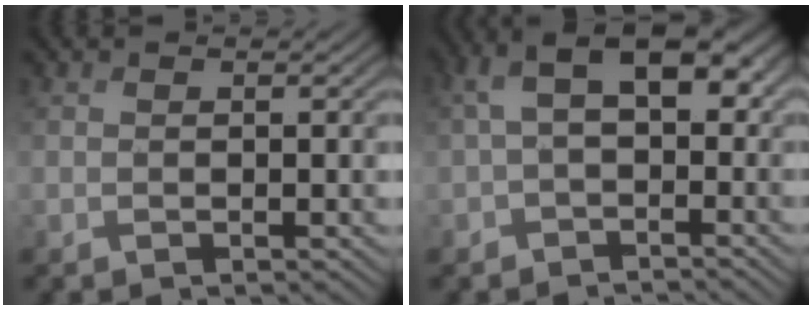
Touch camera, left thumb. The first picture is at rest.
{"total": 6.8, "force": [0.4, 4.4, 5.2], "torque": [-0.100, 0.005, -0.001]}